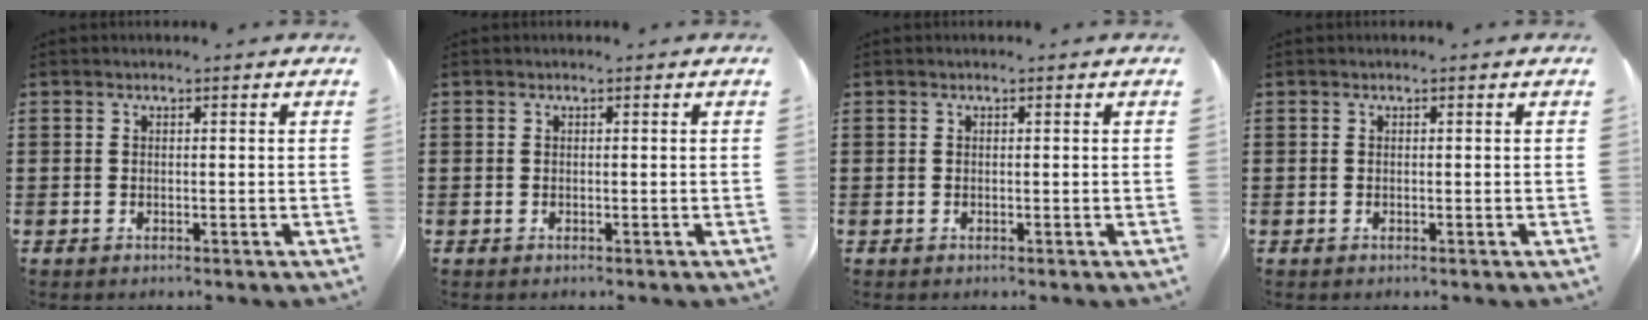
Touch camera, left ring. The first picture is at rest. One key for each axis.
{"total": 0.0}
{"total": 0.0}
{"total": 0.0}